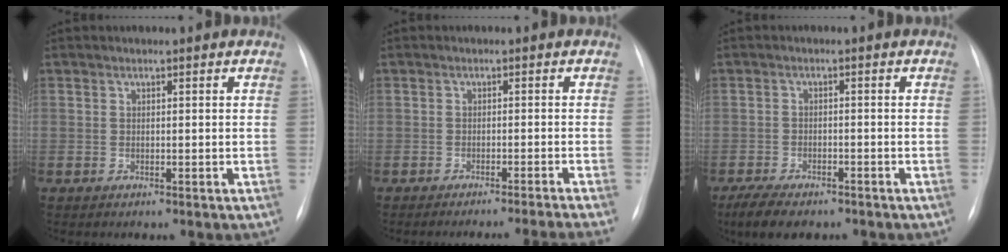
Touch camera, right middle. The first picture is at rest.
{"total": 8.7, "force": [-7.8, -2.7, 2.6], "torque": [-0.003, -0.017, -0.098]}
{"total": 6.7, "force": [-5.1, 2.3, 3.6], "torque": [-0.061, -0.012, -0.079]}